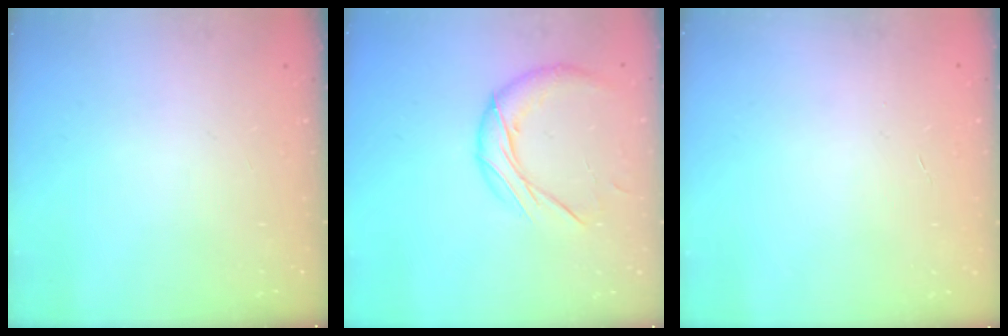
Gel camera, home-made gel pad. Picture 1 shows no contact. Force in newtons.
{"total": 10.8, "press": 10.8, "slide": 0.6}
{"total": 0.0}